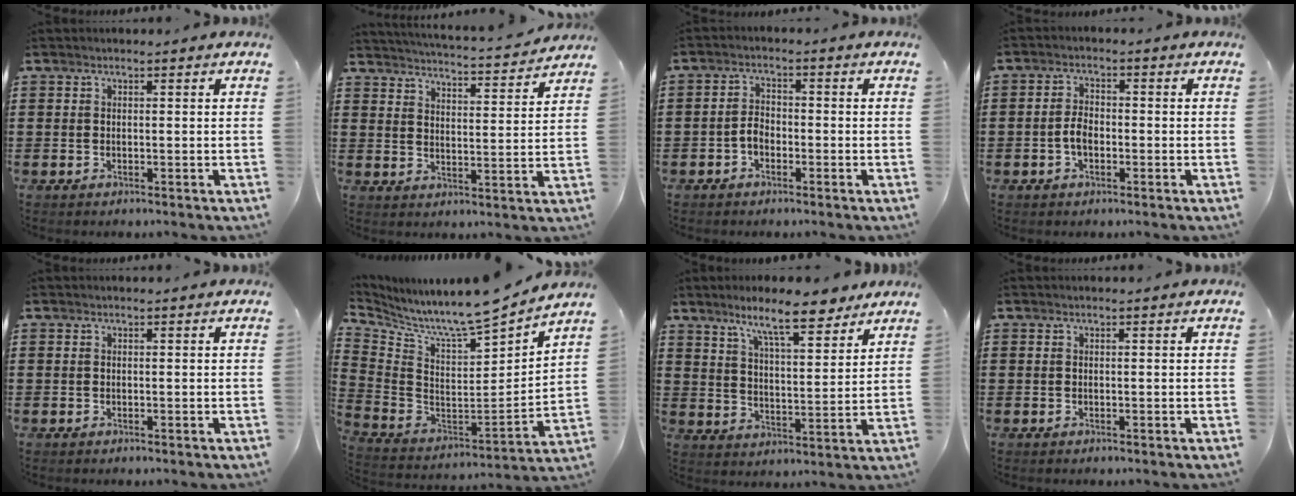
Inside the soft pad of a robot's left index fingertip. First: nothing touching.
{"total": 3.6, "force": [3.5, -0.6, 0.7], "torque": [-0.031, -0.034, 0.053]}
{"total": 2.6, "force": [-1.1, 1.5, 1.7], "torque": [-0.043, 0.003, -0.025]}
{"total": 3.0, "force": [-0.8, 1.6, 2.5], "torque": [-0.061, 0.000, -0.019]}
{"total": 0.0}
{"total": 7.3, "force": [6.9, -0.3, 2.3], "torque": [-0.082, -0.073, 0.108]}
{"total": 9.9, "force": [8.1, 1.3, 5.5], "torque": [-0.112, -0.032, 0.140]}
{"total": 0.0}